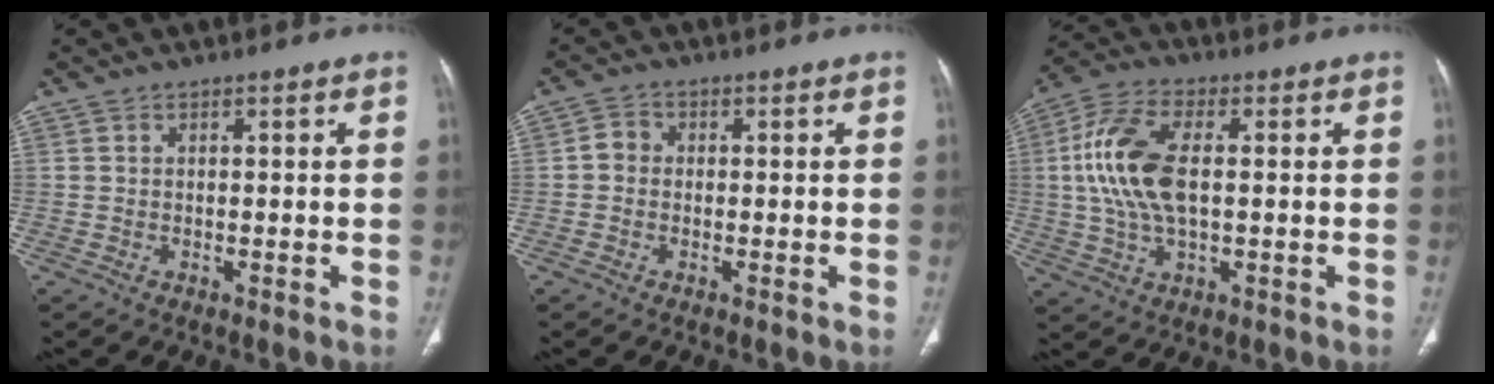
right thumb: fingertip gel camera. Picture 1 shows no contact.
{"total": 2.4, "force": [-0.3, 2.1, 1.2], "torque": [-0.013, 0.006, -0.014]}
{"total": 13.5, "force": [1.1, 6.8, 11.6], "torque": [-0.248, 0.015, 0.020]}